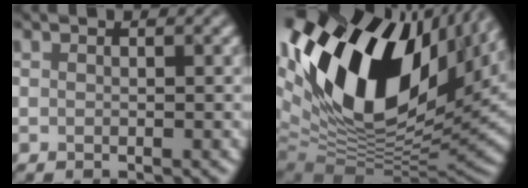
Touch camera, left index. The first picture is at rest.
{"total": 17.6, "force": [6.2, 9.1, 13.8], "torque": [-0.270, 0.005, 0.139]}